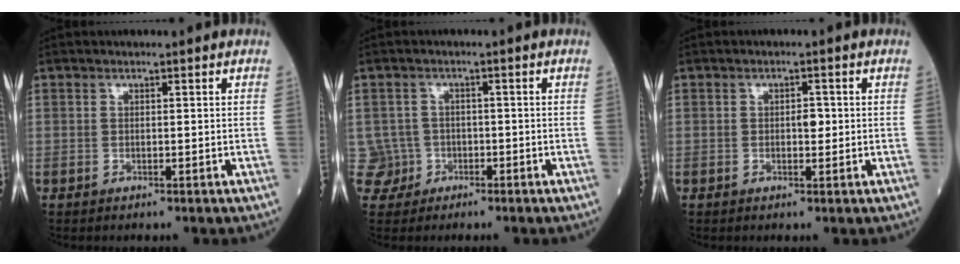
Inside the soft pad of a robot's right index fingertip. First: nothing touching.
{"total": 3.3, "force": [-1.1, 2.9, -0.8], "torque": [0.023, 0.014, -0.020]}
{"total": 1.7, "force": [0.1, 0.7, 1.5], "torque": [-0.023, 0.004, 0.002]}